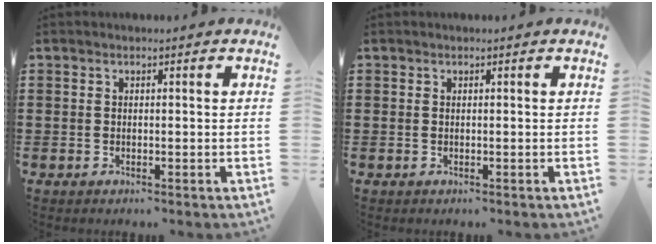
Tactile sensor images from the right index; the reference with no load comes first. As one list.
[{"total": 0.0}]